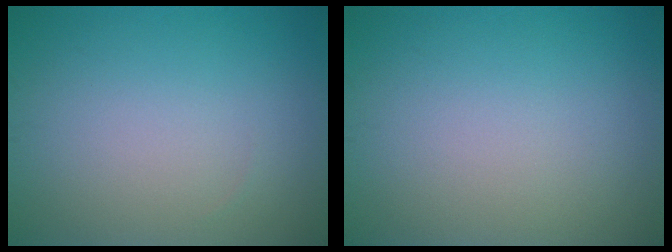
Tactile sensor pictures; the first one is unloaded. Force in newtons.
{"total": 0.0}